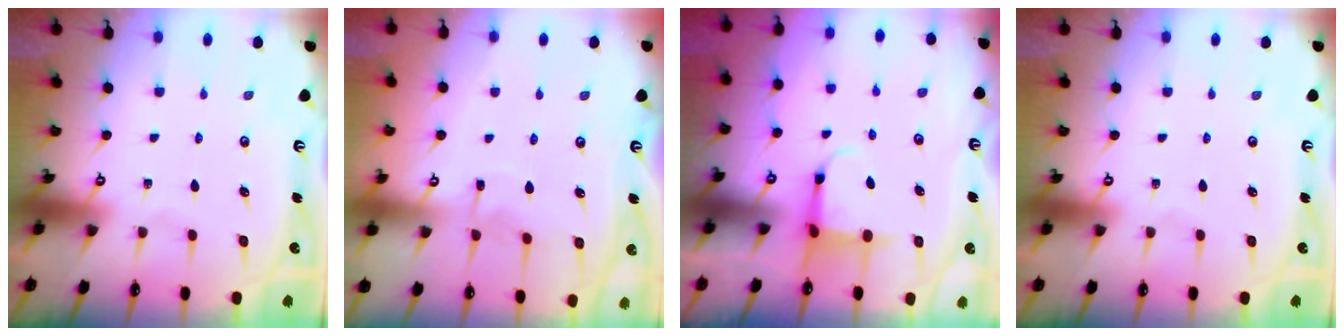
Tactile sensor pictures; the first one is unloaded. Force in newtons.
{"total": 5.1, "press": 5.1, "slide": 0.2}
{"total": 3.7, "press": 3.5, "slide": 1.4}
{"total": 0.0}